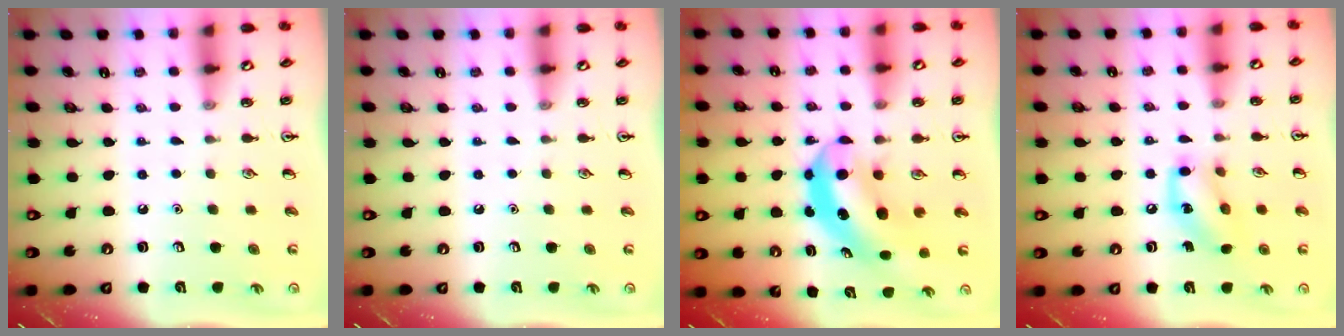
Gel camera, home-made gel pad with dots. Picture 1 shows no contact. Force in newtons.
{"total": 0.0}
{"total": 6.5, "press": 6.2, "slide": 1.9}
{"total": 11.5, "press": 11.3, "slide": 1.6}